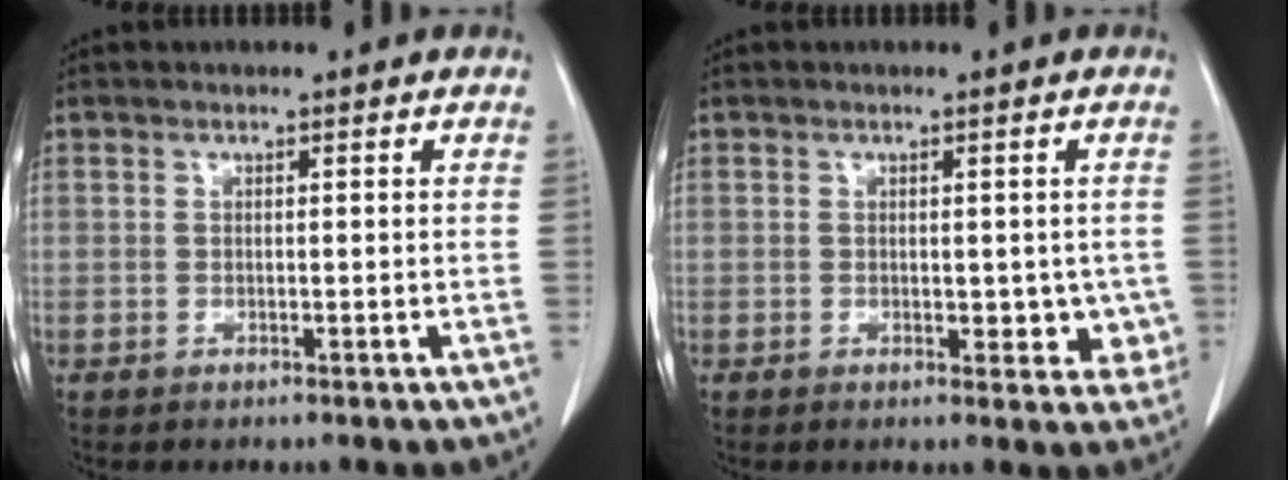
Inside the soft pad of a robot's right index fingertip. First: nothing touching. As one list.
[{"total": 4.1, "force": [-0.6, 2.5, 3.3], "torque": [-0.018, -0.002, -0.005]}]